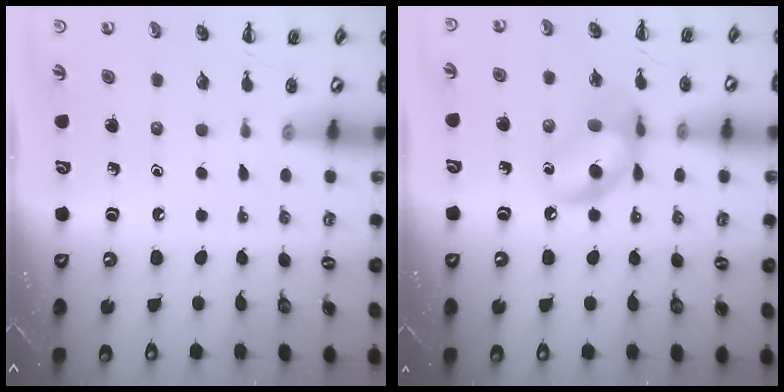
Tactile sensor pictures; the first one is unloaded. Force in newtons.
{"total": 11.8, "press": 11.6, "slide": 2.0}